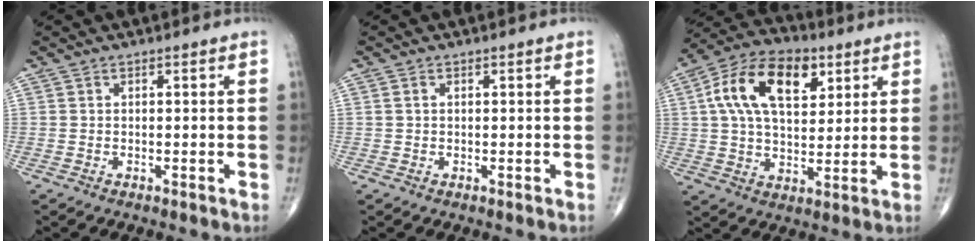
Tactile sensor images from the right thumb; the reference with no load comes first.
{"total": 0.6, "force": [0.1, 0.4, 0.4], "torque": [-0.009, 0.002, 0.002]}
{"total": 17.0, "force": [5.8, 9.7, 12.6], "torque": [-0.201, 0.001, 0.095]}